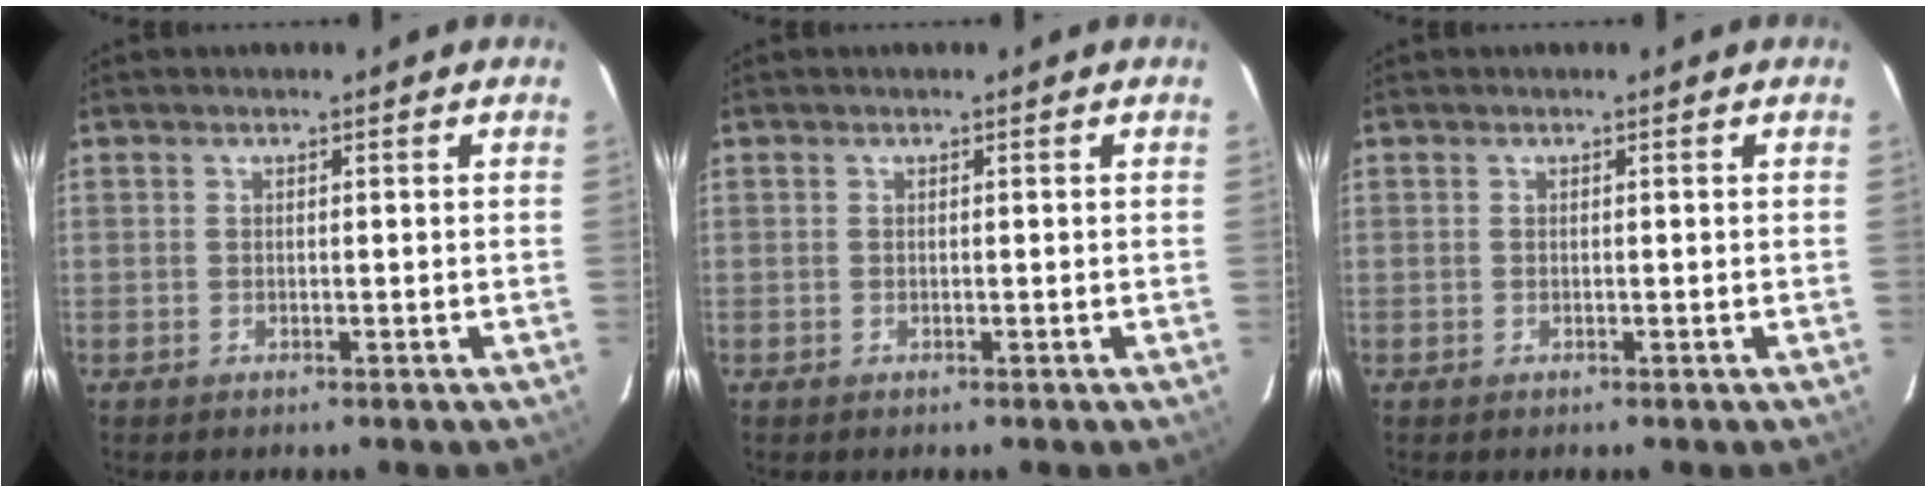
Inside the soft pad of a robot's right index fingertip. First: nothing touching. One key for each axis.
{"total": 0.0}
{"total": 0.0}